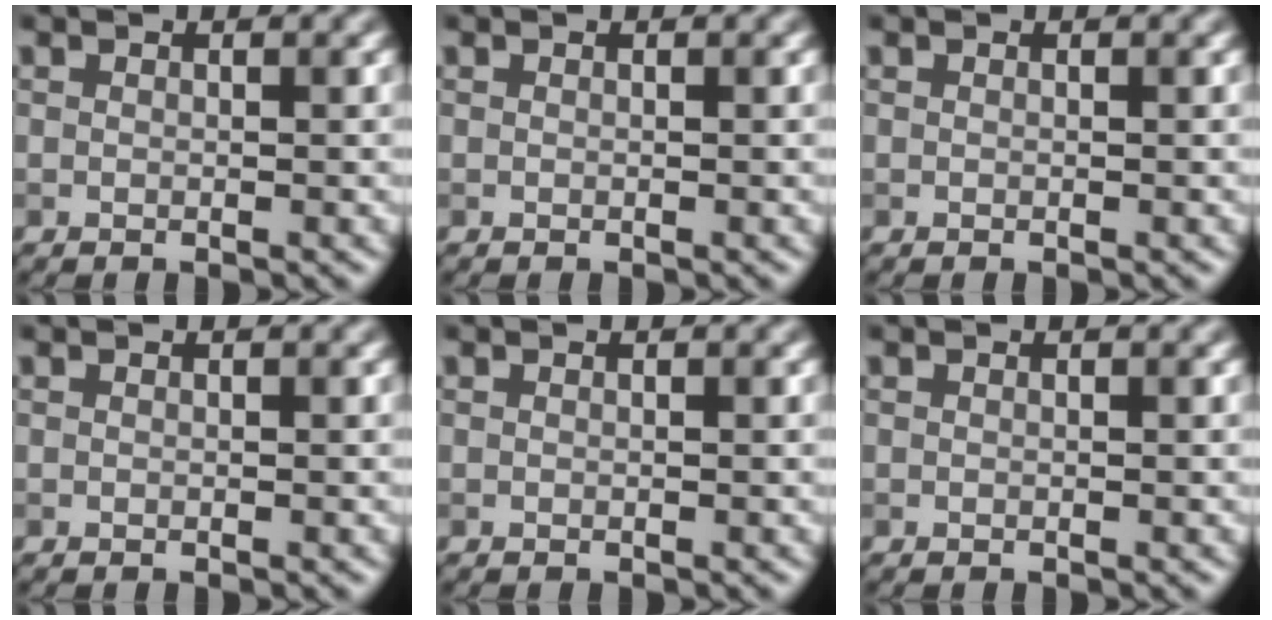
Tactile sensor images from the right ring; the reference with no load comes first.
{"total": 0.0}
{"total": 0.0}
{"total": 0.0}
{"total": 0.0}
{"total": 0.0}